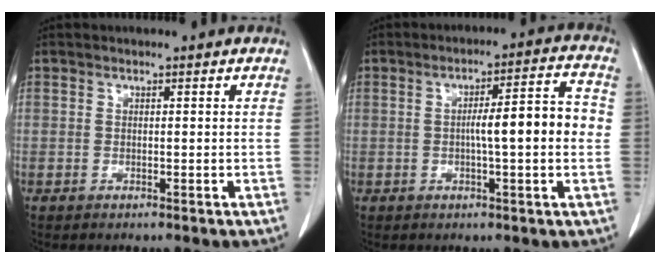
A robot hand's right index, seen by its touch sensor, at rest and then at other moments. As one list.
[{"total": 8.8, "force": [-0.4, 0.8, 8.7], "torque": [-0.123, 0.021, -0.009]}]